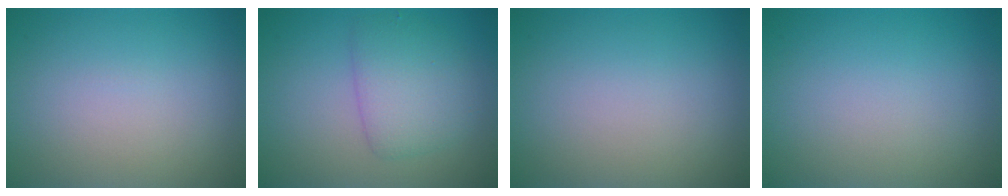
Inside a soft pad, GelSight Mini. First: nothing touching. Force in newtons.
{"total": 3.8, "press": 3.8, "slide": 0.1}
{"total": 0.0}
{"total": 0.0}